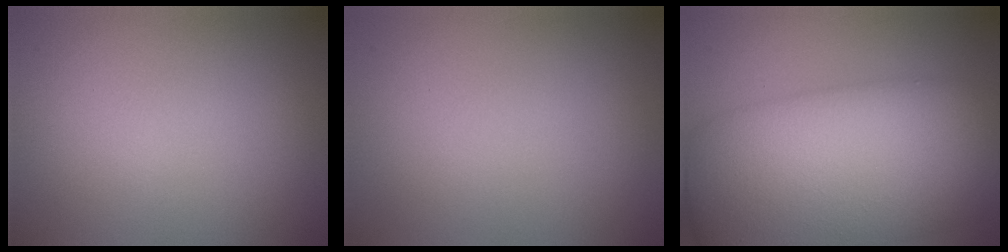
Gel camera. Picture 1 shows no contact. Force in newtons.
{"total": 0.0}
{"total": 15.7, "press": 15.7, "slide": 0.8}